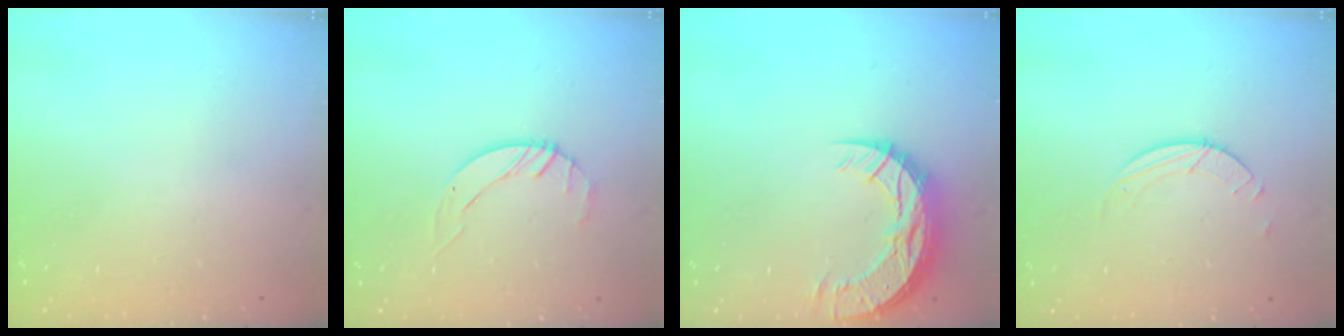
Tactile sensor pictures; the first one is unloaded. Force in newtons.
{"total": 2.1, "press": 2.0, "slide": 0.3}
{"total": 13.2, "press": 13.2, "slide": 0.9}
{"total": 1.5, "press": 1.5, "slide": 0.1}